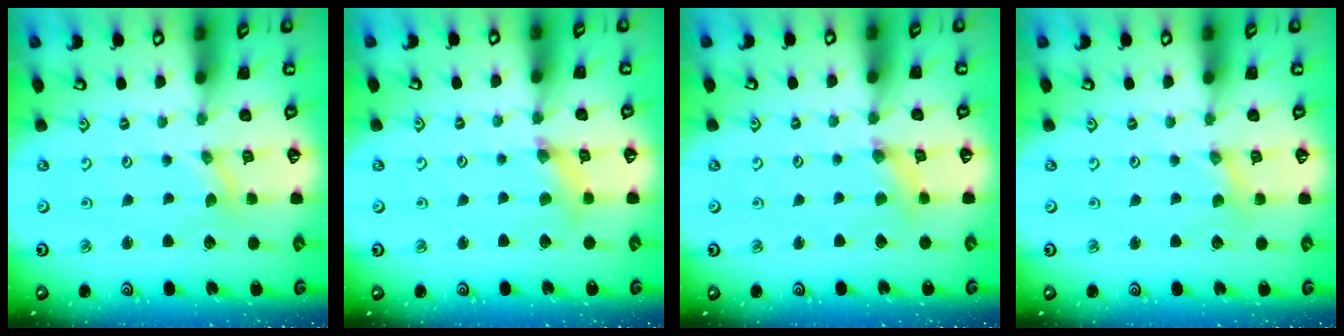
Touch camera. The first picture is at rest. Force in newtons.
{"total": 3.7, "press": 3.6, "slide": 0.4}
{"total": 2.0, "press": 2.0, "slide": 0.4}
{"total": 0.6, "press": 0.5, "slide": 0.1}